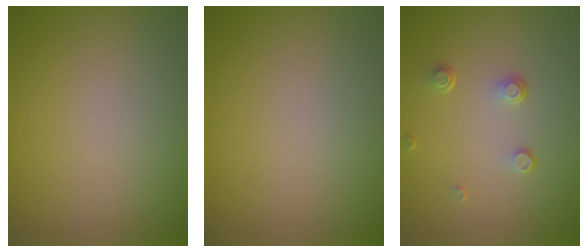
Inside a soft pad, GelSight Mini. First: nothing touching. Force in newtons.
{"total": 0.0}
{"total": 1.4, "press": 0.8, "slide": 1.2}